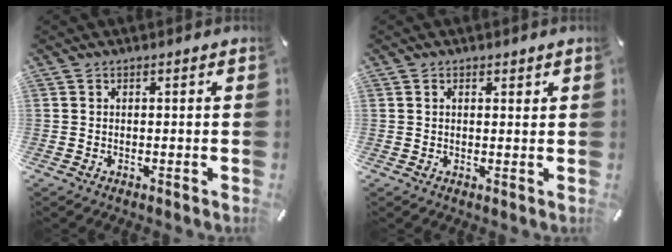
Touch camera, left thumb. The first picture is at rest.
{"total": 1.1, "force": [0.6, 0.6, 0.7], "torque": [-0.014, 0.001, 0.011]}